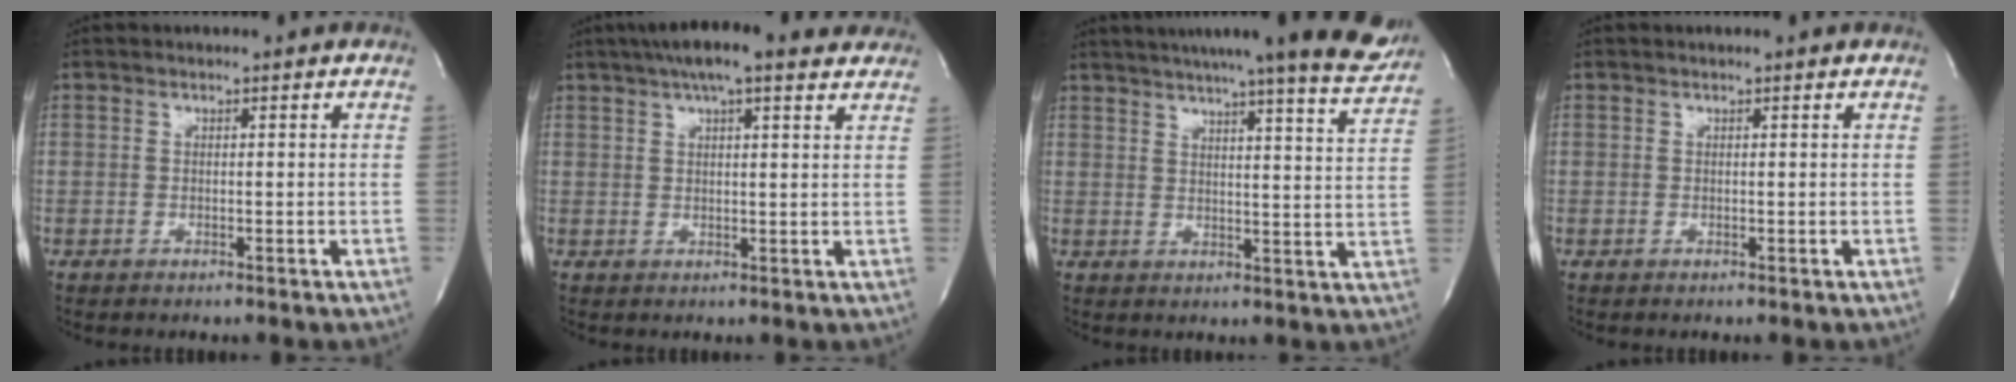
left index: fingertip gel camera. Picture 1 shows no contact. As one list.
[{"total": 12.2, "force": [9.5, 2.5, 7.3], "torque": [-0.117, 0.041, 0.131]}, {"total": 20.6, "force": [18.3, 0.4, 9.5], "torque": [-0.135, -0.037, 0.220]}, {"total": 0.6, "force": [0.6, -0.1, 0.2], "torque": [-0.007, 0.000, 0.009]}]